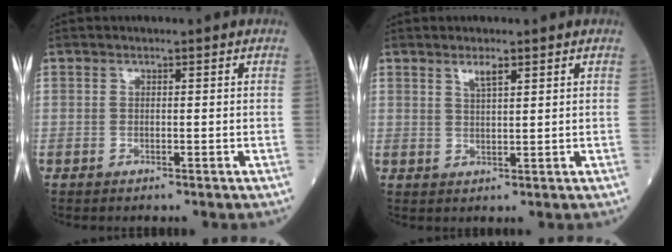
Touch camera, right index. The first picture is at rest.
{"total": 2.3, "force": [1.5, 0.3, 1.7], "torque": [-0.036, 0.001, 0.030]}